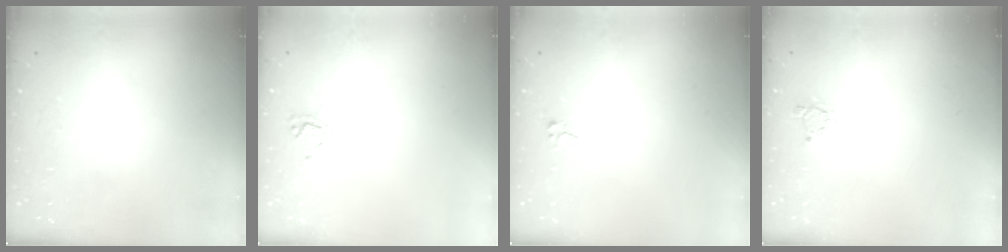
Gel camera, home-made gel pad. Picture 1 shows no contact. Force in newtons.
{"total": 5.0, "press": 5.0, "slide": 0.5}
{"total": 2.5, "press": 2.5, "slide": 0.3}
{"total": 2.2, "press": 2.2, "slide": 0.4}